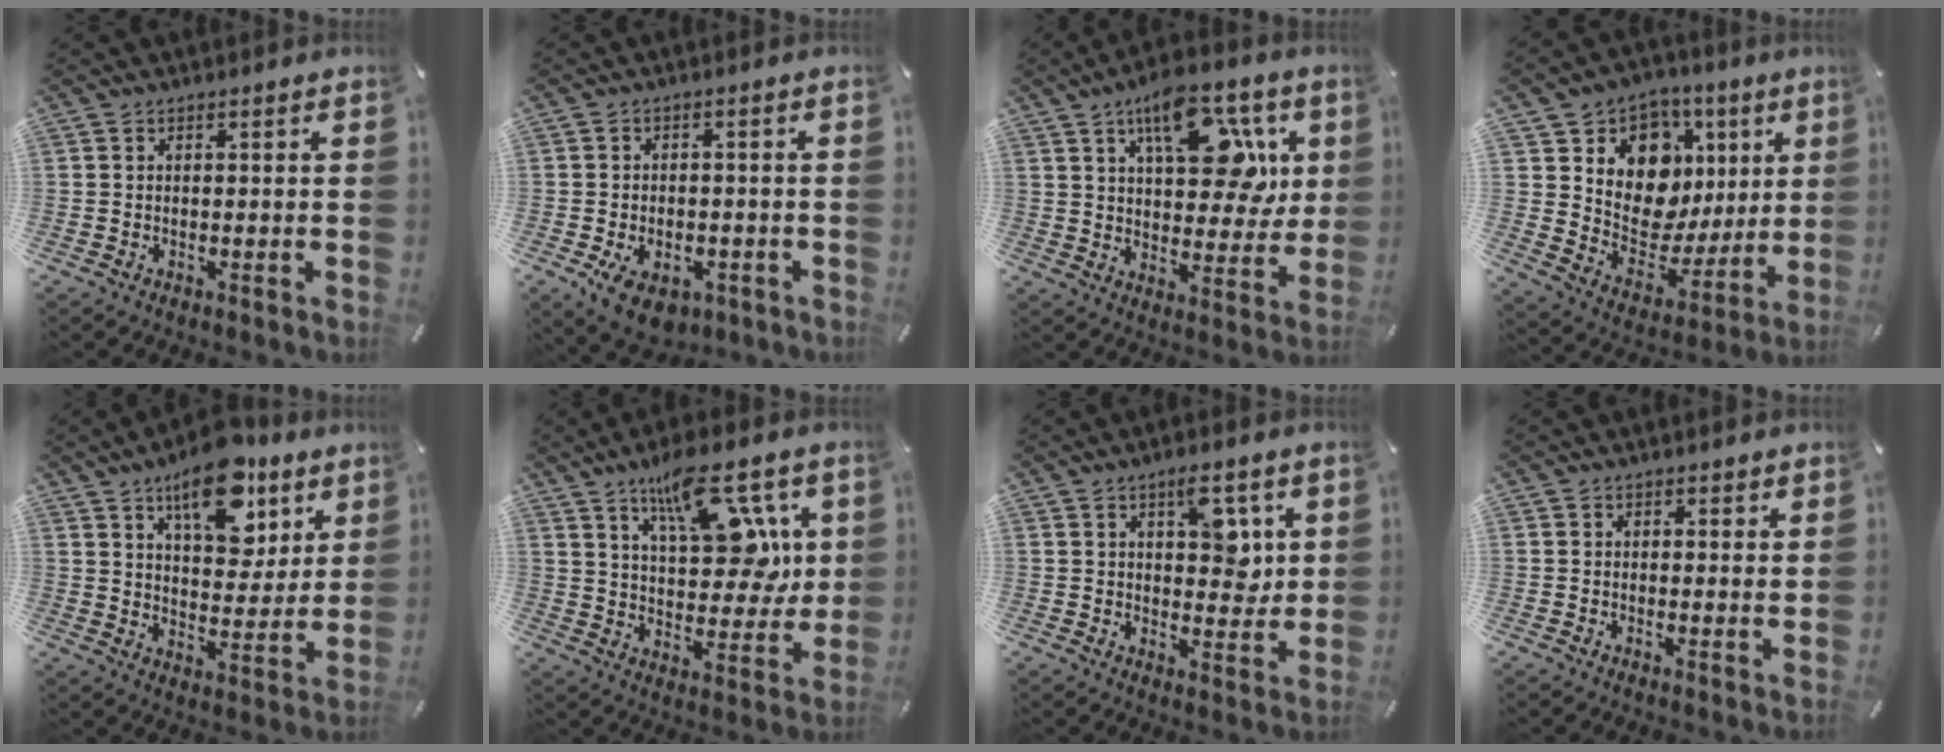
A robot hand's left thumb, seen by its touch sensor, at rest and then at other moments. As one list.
[{"total": 7.0, "force": [-2.9, 4.8, 4.2], "torque": [-0.075, 0.008, -0.048]}, {"total": 17.7, "force": [7.8, 9.4, 12.8], "torque": [-0.178, -0.023, 0.131]}, {"total": 13.7, "force": [4.2, 11.5, 6.2], "torque": [-0.089, -0.038, 0.082]}, {"total": 16.8, "force": [10.7, 8.8, 9.6], "torque": [-0.123, -0.059, 0.180]}, {"total": 18.0, "force": [9.7, 8.8, 12.3], "torque": [-0.180, -0.043, 0.165]}, {"total": 8.8, "force": [3.6, 4.9, 6.3], "torque": [-0.070, -0.015, 0.056]}, {"total": 1.4, "force": [1.0, 0.9, 0.4], "torque": [0.001, -0.003, 0.018]}]